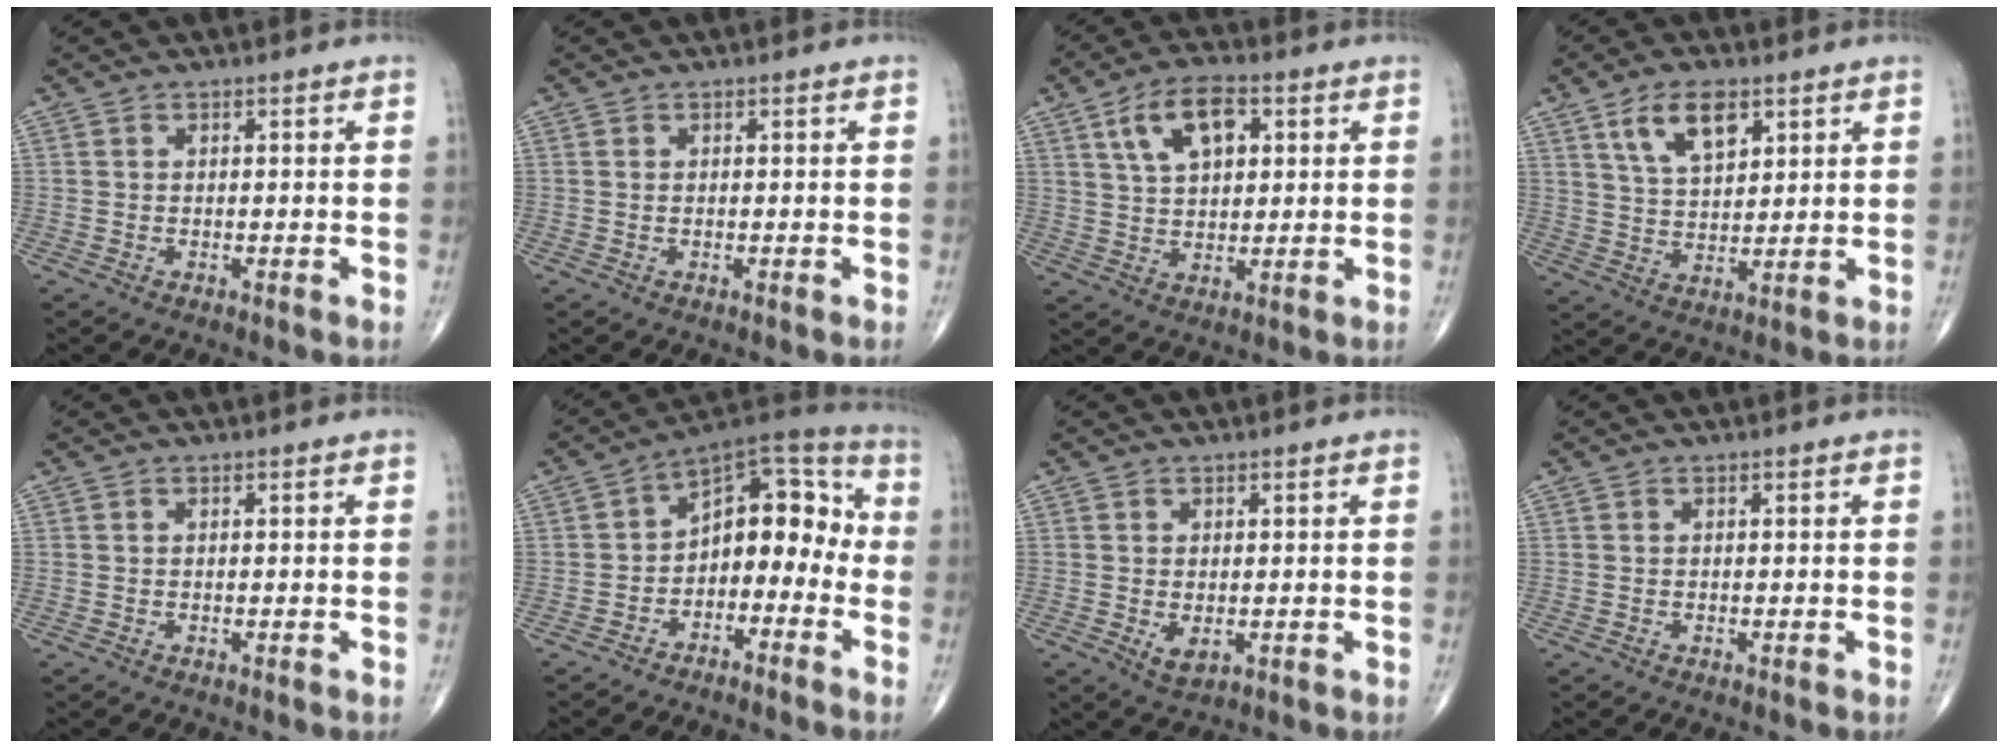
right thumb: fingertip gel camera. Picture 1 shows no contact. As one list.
[{"total": 0.0}, {"total": 10.1, "force": [3.9, 5.4, 7.6], "torque": [-0.119, -0.004, 0.070]}, {"total": 9.3, "force": [4.8, 4.6, 6.5], "torque": [-0.103, -0.023, 0.093]}, {"total": 0.0}, {"total": 12.8, "force": [-2.9, 8.1, 9.5], "torque": [-0.096, 0.071, -0.057]}, {"total": 2.7, "force": [-0.3, 1.5, 2.2], "torque": [-0.030, -0.008, 0.002]}, {"total": 0.0}]